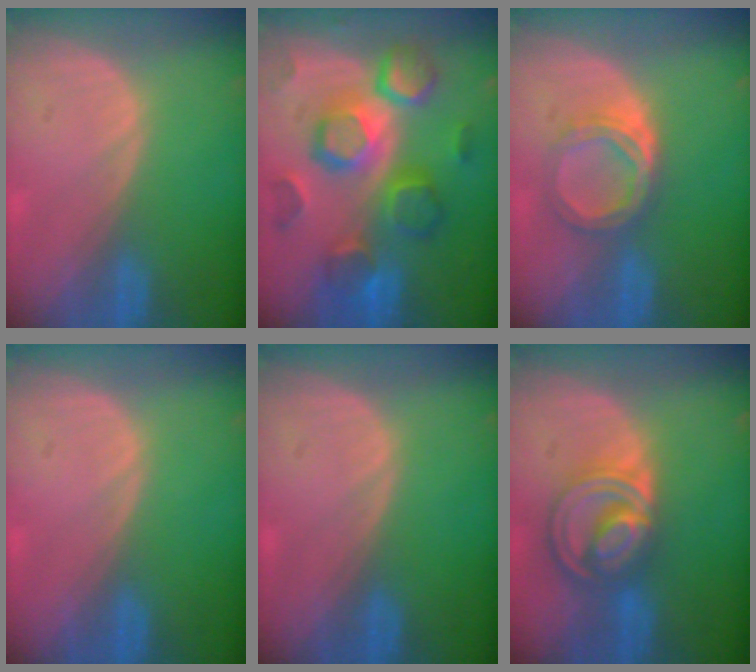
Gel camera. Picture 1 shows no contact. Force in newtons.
{"total": 12.0, "press": 12.0, "slide": 1.2}
{"total": 5.7, "press": 5.0, "slide": 2.7}
{"total": 0.0}
{"total": 0.0}
{"total": 8.8, "press": 7.4, "slide": 4.6}